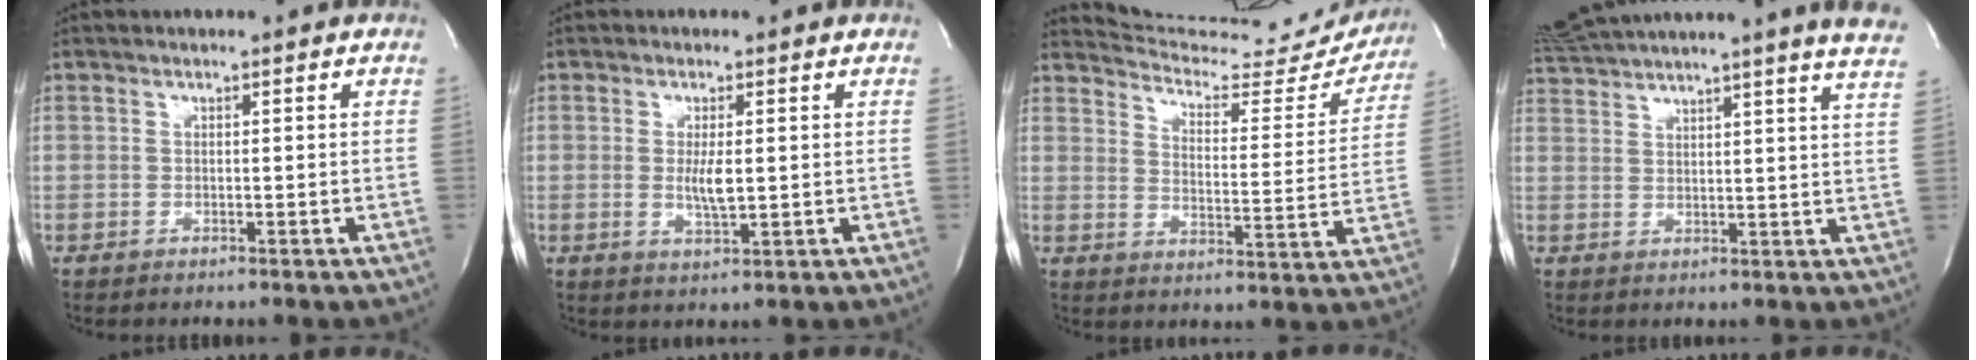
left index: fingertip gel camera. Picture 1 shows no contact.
{"total": 3.1, "force": [0.0, 0.7, 3.1], "torque": [-0.060, -0.010, 0.002]}
{"total": 18.9, "force": [18.5, 2.6, 2.8], "torque": [-0.034, -0.069, 0.227]}
{"total": 18.4, "force": [16.5, -1.8, 7.9], "torque": [-0.138, -0.038, 0.219]}